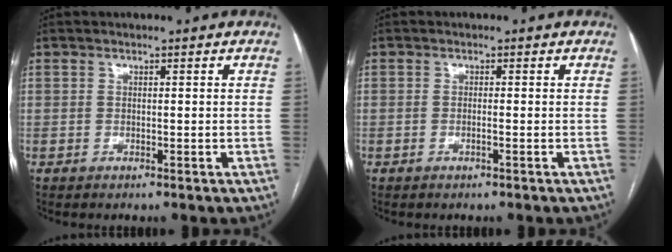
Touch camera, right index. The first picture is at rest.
{"total": 0.8, "force": [-0.3, -0.1, 0.7], "torque": [-0.013, 0.001, -0.004]}